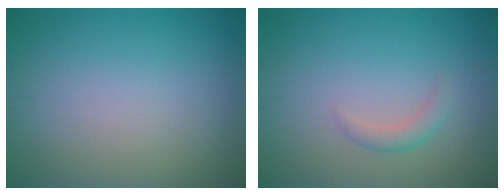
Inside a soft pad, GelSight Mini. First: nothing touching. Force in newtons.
{"total": 1.3, "press": 1.3, "slide": 0.1}